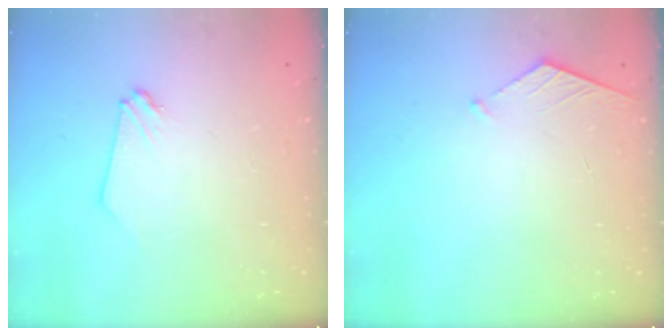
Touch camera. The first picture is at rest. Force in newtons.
{"total": 5.2, "press": 5.1, "slide": 0.5}